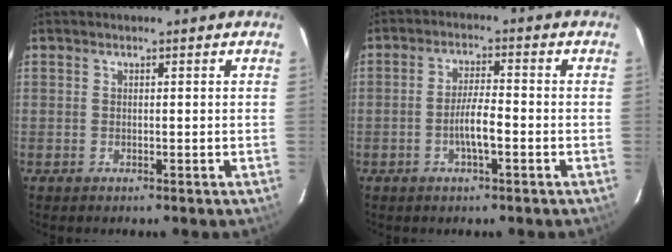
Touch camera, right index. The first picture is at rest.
{"total": 4.8, "force": [-1.9, 0.7, 4.3], "torque": [-0.085, 0.001, -0.032]}